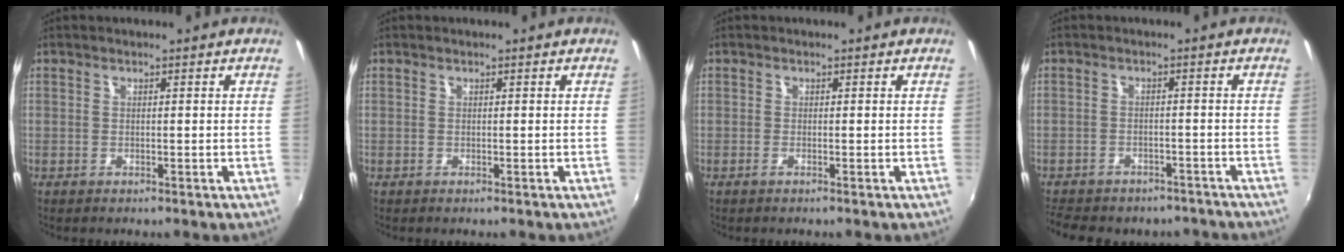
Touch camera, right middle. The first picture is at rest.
{"total": 0.0}
{"total": 0.6, "force": [-0.4, -0.2, 0.4], "torque": [-0.006, -0.002, -0.010]}
{"total": 13.0, "force": [-10.6, 5.9, 4.6], "torque": [-0.117, -0.009, -0.141]}